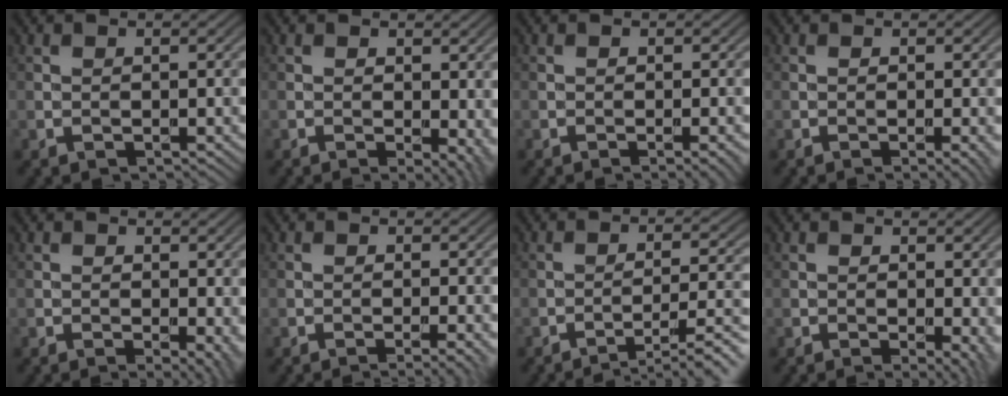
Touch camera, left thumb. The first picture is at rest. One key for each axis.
{"total": 3.8, "fx": -0.4, "fy": 1.5, "fz": 3.5, "tx": -0.040, "ty": -0.007, "tz": -0.003}
{"total": 2.1, "fx": -0.9, "fy": 0.3, "fz": 1.8, "tx": -0.023, "ty": 0.003, "tz": -0.017}
{"total": 1.8, "fx": -0.5, "fy": 0.2, "fz": 1.7, "tx": -0.027, "ty": -0.002, "tz": -0.009}
{"total": 3.1, "fx": -0.4, "fy": 1.1, "fz": 2.9, "tx": -0.035, "ty": -0.007, "tz": -0.006}
{"total": 2.8, "fx": -1.2, "fy": 0.4, "fz": 2.5, "tx": -0.032, "ty": 0.004, "tz": -0.022}
{"total": 7.5, "fx": -5.0, "fy": 1.3, "fz": 5.4, "tx": -0.088, "ty": 0.008, "tz": -0.071}
{"total": 3.5, "fx": -0.3, "fy": 1.1, "fz": 3.3, "tx": -0.041, "ty": -0.006, "tz": -0.004}